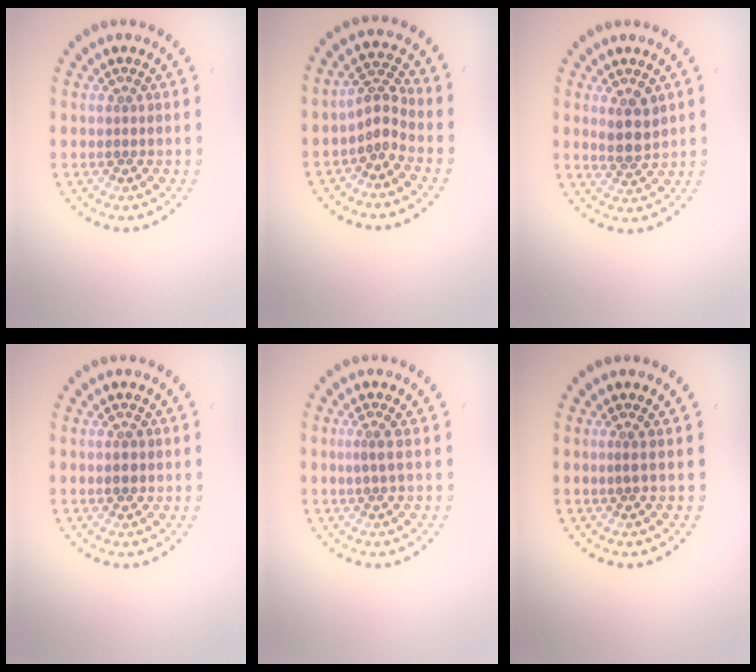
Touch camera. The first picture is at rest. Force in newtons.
{"total": 2.2, "press": 1.4, "slide": 1.6}
{"total": 2.7, "press": 2.4, "slide": 1.1}
{"total": 1.3, "press": 1.3, "slide": 0.2}
{"total": 1.0, "press": 0.5, "slide": 0.8}
{"total": 0.6, "press": 0.3, "slide": 0.5}